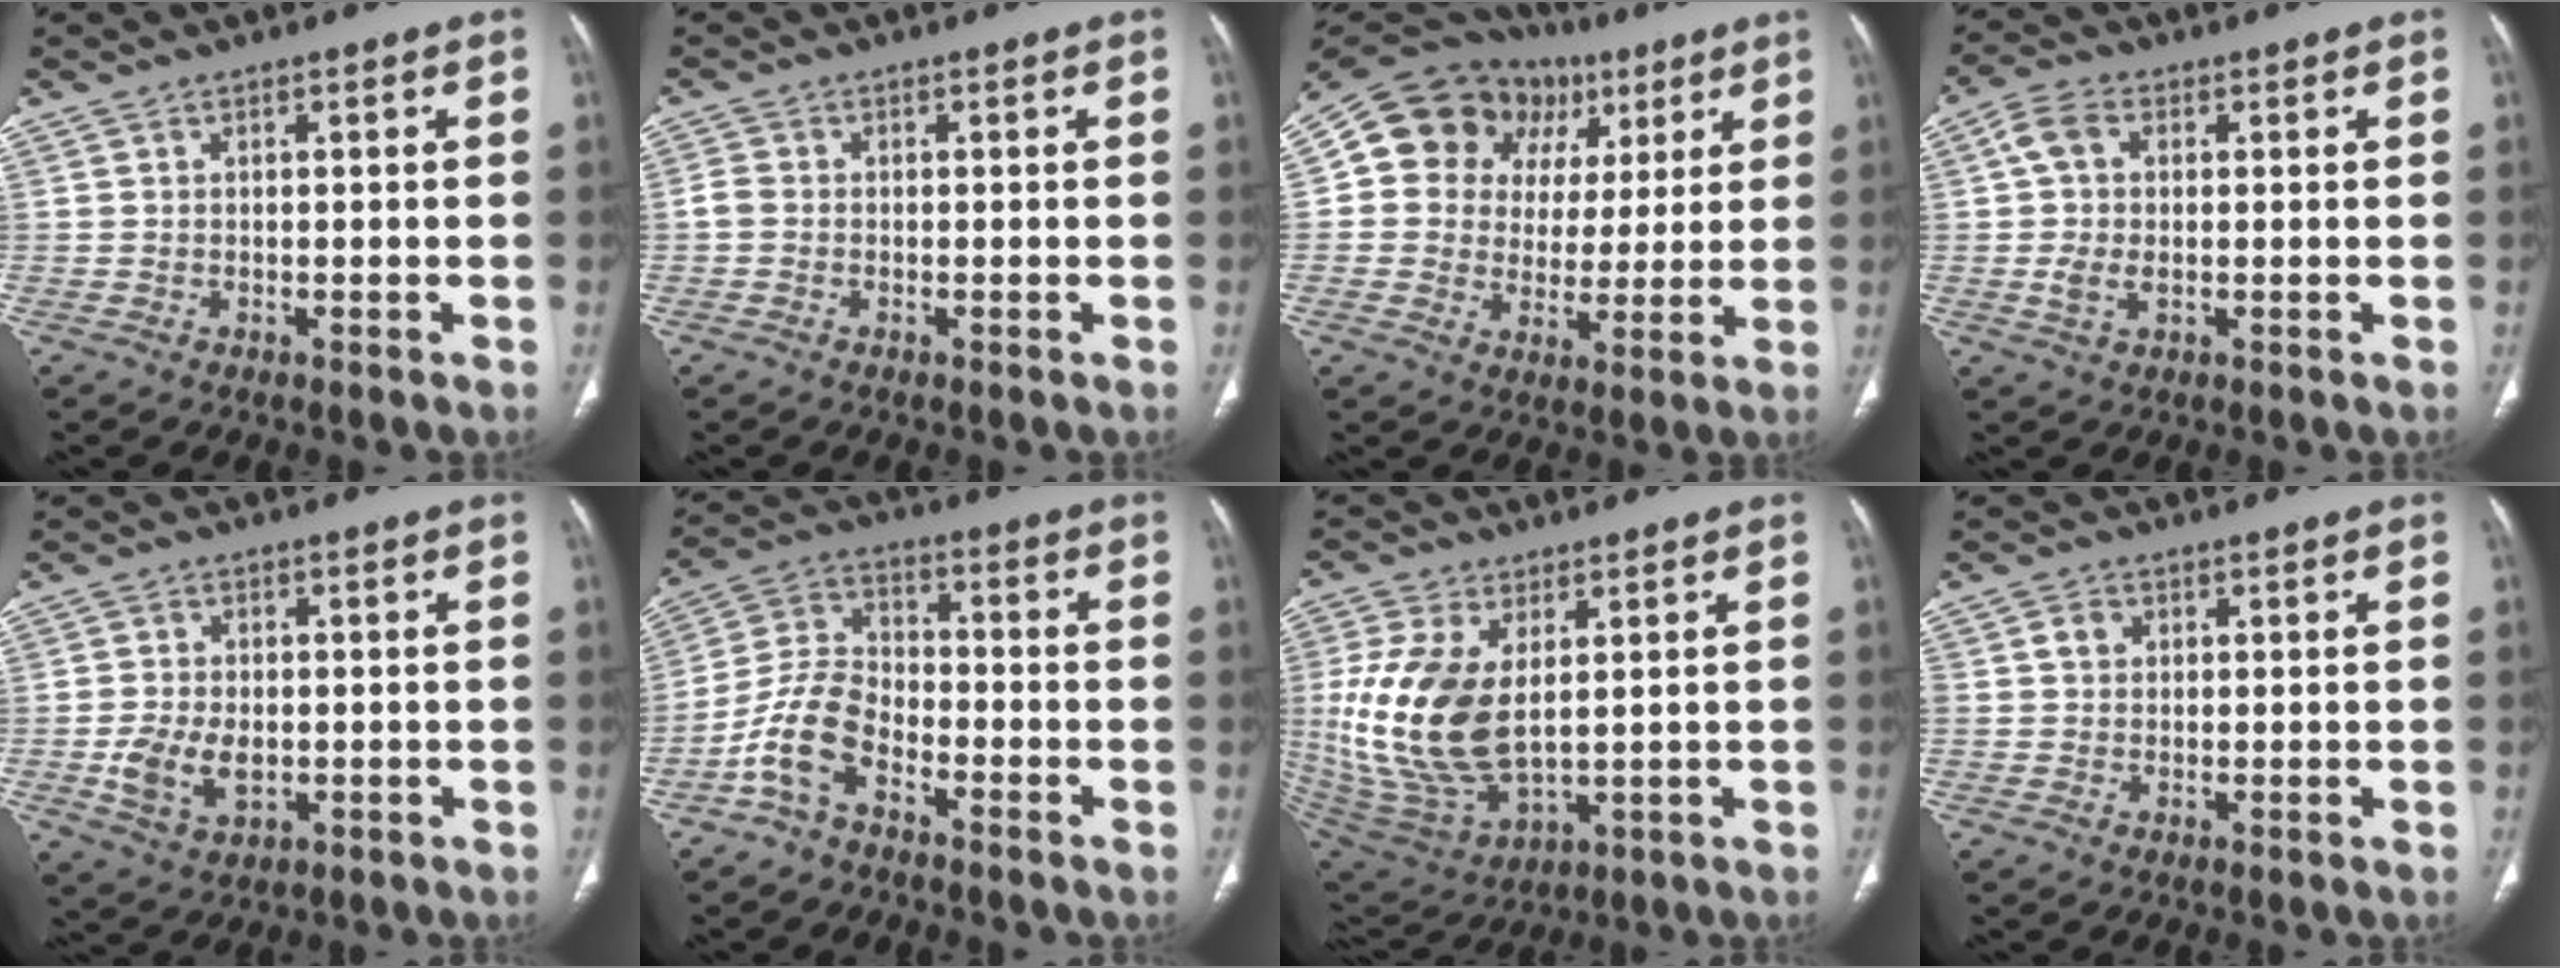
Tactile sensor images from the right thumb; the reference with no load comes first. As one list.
[{"total": 1.7, "force": [-0.4, 1.3, 1.0], "torque": [-0.021, 0.001, -0.012]}, {"total": 18.8, "force": [6.5, 15.4, 8.6], "torque": [-0.080, 0.032, 0.108]}, {"total": 6.9, "force": [0.7, 4.2, 5.4], "torque": [-0.107, 0.012, 0.011]}, {"total": 7.5, "force": [-1.3, 4.8, 5.6], "torque": [-0.104, 0.002, -0.018]}, {"total": 9.6, "force": [-5.2, 5.2, 6.1], "torque": [-0.123, 0.046, -0.112]}, {"total": 18.1, "force": [2.3, 10.2, 14.8], "torque": [-0.314, -0.018, 0.060]}, {"total": 2.5, "force": [0.6, 2.1, 1.2], "torque": [-0.015, 0.004, 0.011]}]